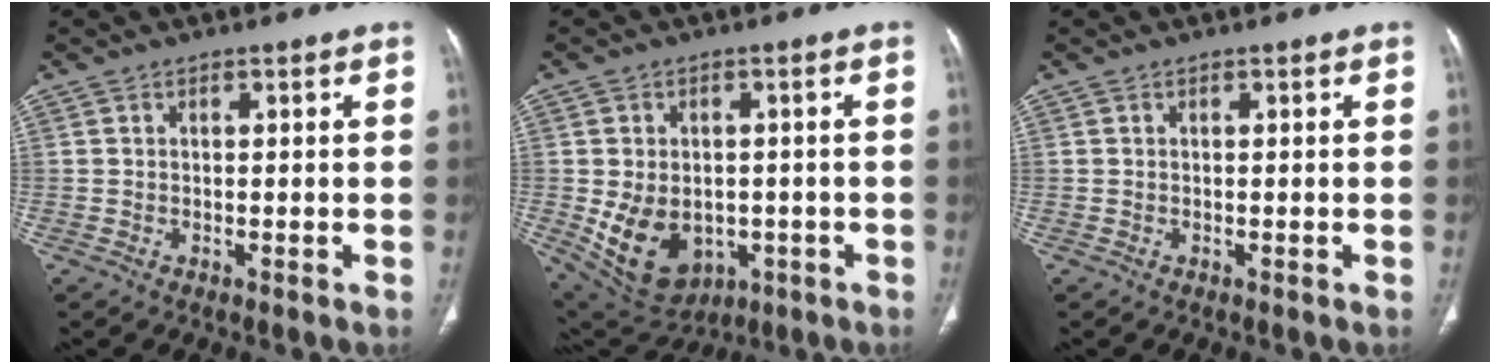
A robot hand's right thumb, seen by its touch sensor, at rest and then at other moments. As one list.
[{"total": 13.3, "force": [-3.0, 9.9, 8.3], "torque": [-0.129, 0.005, -0.017]}, {"total": 0.0}]